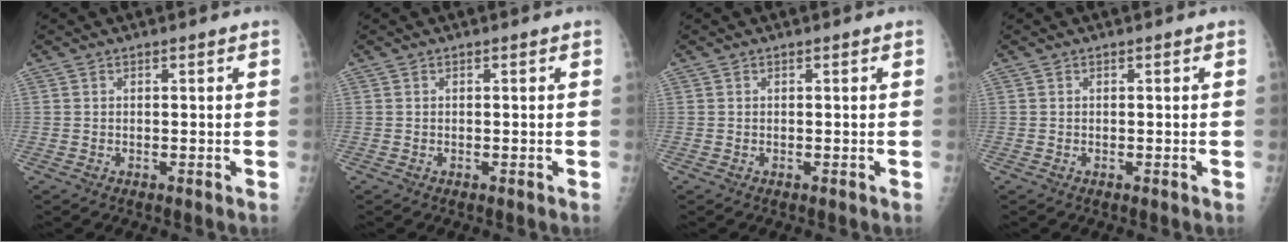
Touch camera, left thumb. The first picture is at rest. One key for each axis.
{"total": 0.0}
{"total": 0.0}
{"total": 0.0}